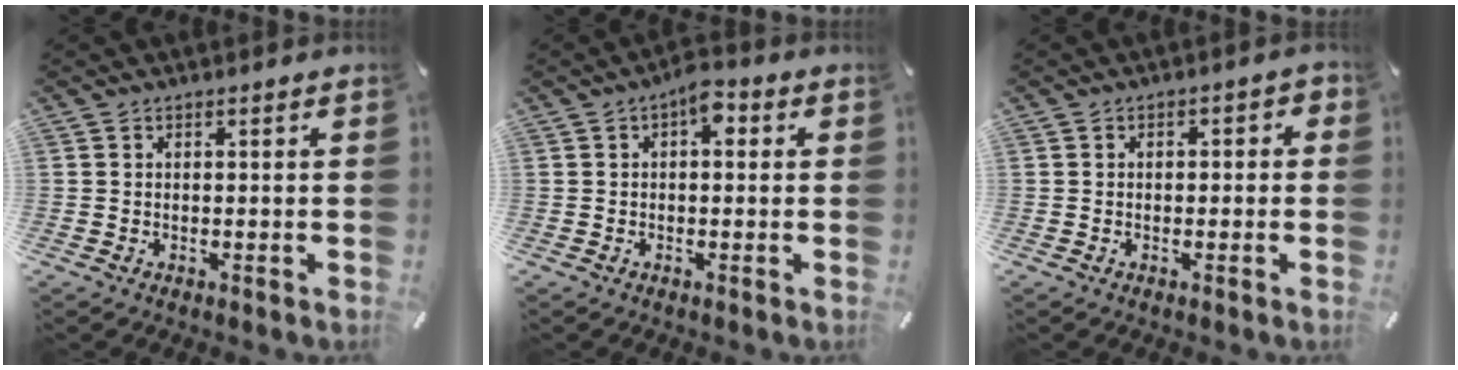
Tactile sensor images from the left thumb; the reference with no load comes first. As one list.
[{"total": 4.6, "force": [1.0, 2.4, 3.8], "torque": [-0.054, 0.006, 0.010]}, {"total": 2.0, "force": [-0.9, 1.4, 1.2], "torque": [-0.021, 0.011, -0.019]}]